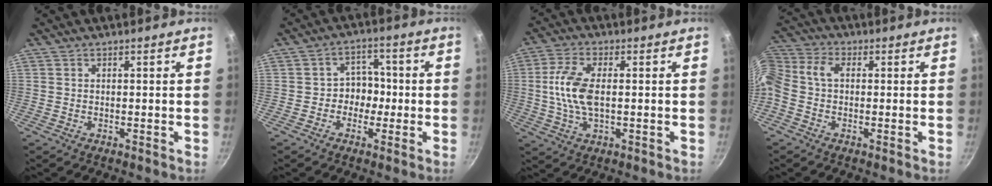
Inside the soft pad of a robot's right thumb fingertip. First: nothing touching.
{"total": 5.3, "force": [-1.2, 4.7, 2.3], "torque": [0.018, 0.018, -0.024]}
{"total": 6.4, "force": [0.3, 3.1, 5.6], "torque": [-0.119, 0.005, 0.005]}
{"total": 9.3, "force": [-0.3, 6.5, 6.7], "torque": [-0.158, 0.038, -0.025]}